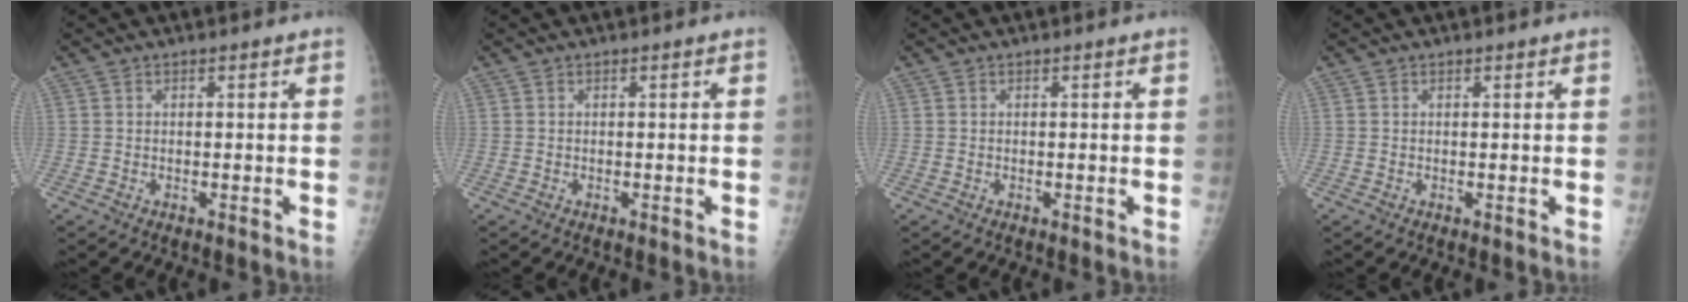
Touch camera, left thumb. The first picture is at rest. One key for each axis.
{"total": 0.0}
{"total": 0.0}
{"total": 0.0}